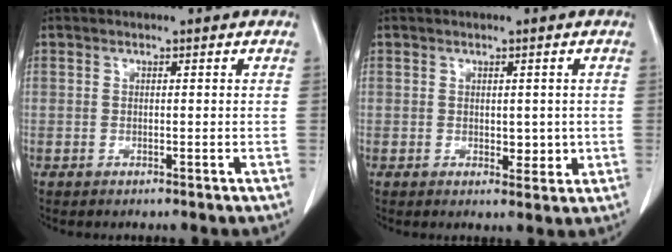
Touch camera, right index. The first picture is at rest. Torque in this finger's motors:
{"motor_torque": [0.07, 0.12, 0.09, 0.02]}